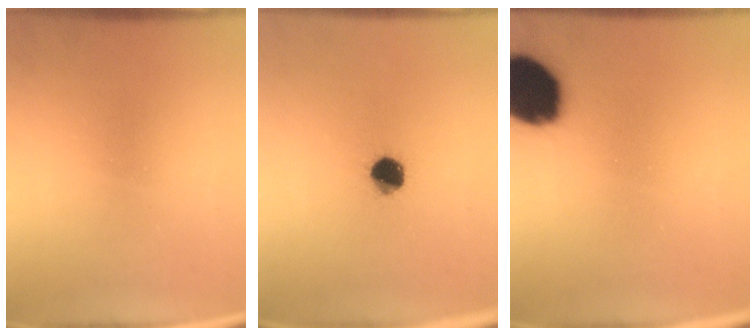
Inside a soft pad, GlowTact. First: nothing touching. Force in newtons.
{"total": 6.6}
{"total": 19.1}